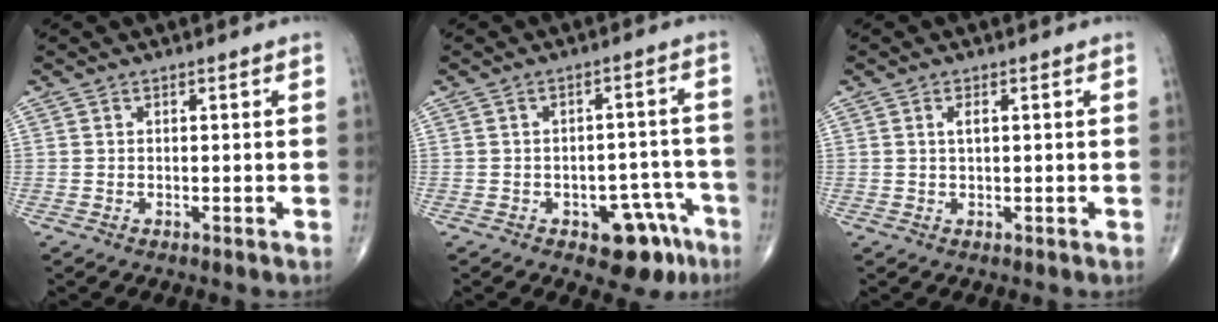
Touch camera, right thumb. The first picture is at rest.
{"total": 8.9, "force": [-4.9, 4.7, 5.8], "torque": [-0.034, 0.041, -0.058]}
{"total": 1.5, "force": [0.4, 0.5, 1.3], "torque": [-0.024, 0.001, 0.007]}